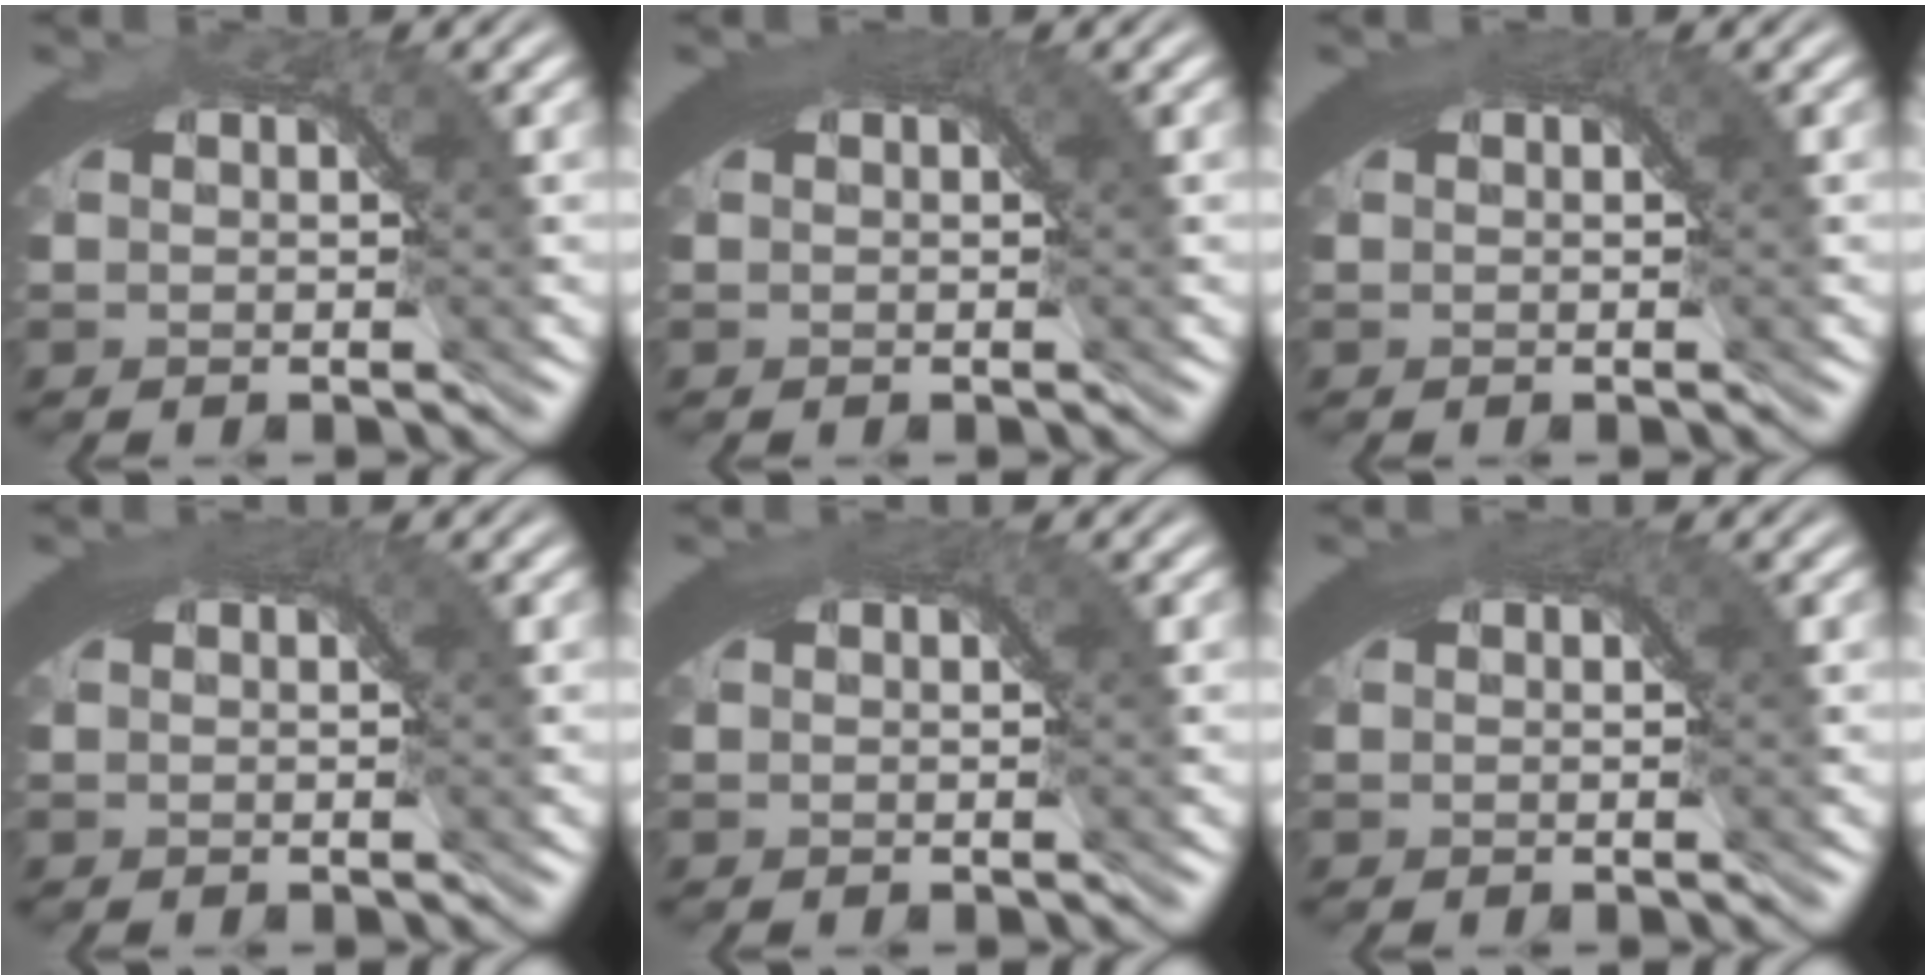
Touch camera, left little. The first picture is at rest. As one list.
[{"total": 1.8, "force": [1.0, 0.4, 1.4], "torque": [-0.013, 0.004, 0.011]}, {"total": 1.4, "force": [0.8, 0.3, 1.1], "torque": [-0.010, 0.002, 0.009]}, {"total": 1.5, "force": [0.9, 0.3, 1.2], "torque": [-0.010, 0.002, 0.010]}, {"total": 1.3, "force": [0.7, 0.3, 1.1], "torque": [-0.010, 0.002, 0.008]}, {"total": 1.3, "force": [0.7, 0.3, 1.0], "torque": [-0.009, 0.001, 0.009]}]